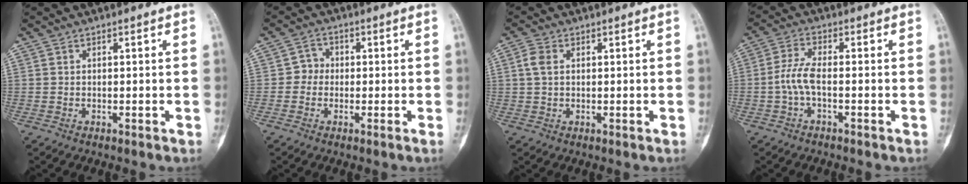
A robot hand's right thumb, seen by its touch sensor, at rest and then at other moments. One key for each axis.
{"total": 2.7, "fx": -0.4, "fy": 2.4, "fz": 1.0, "tx": 0.001, "ty": 0.009, "tz": -0.020}
{"total": 3.1, "fx": 0.7, "fy": 2.0, "fz": 2.2, "tx": -0.050, "ty": 0.007, "tz": 0.012}
{"total": 4.7, "fx": -1.3, "fy": 1.5, "fz": 4.3, "tx": -0.103, "ty": 0.012, "tz": -0.030}